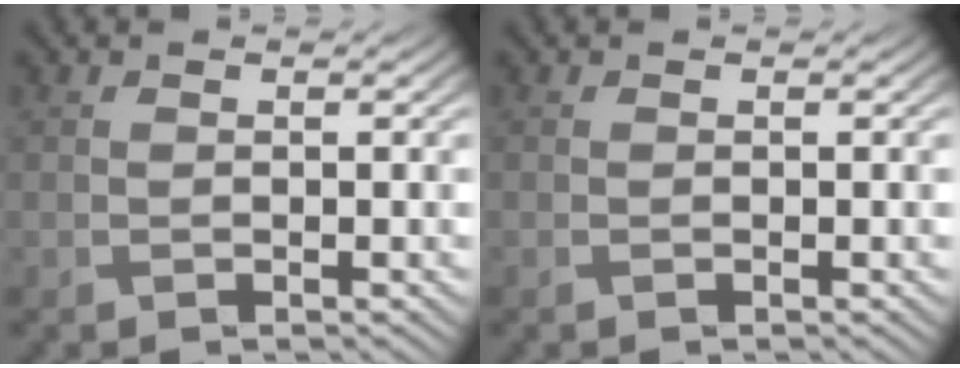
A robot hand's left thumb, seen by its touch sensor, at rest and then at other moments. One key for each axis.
{"total": 0.0}